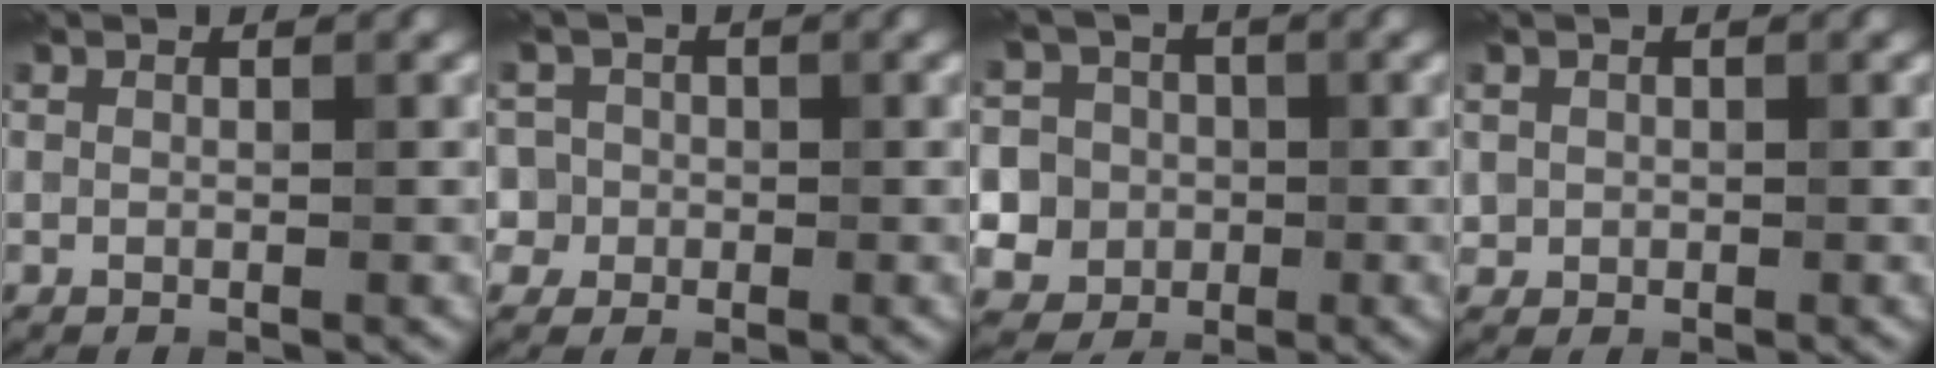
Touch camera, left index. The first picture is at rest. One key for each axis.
{"total": 4.1, "fx": 0.0, "fy": 4.1, "fz": 0.9, "tx": 0.000, "ty": 0.021, "tz": -0.018}
{"total": 8.6, "fx": 0.6, "fy": 8.1, "fz": 2.6, "tx": -0.066, "ty": 0.030, "tz": -0.016}
{"total": 1.0, "fx": 0.0, "fy": 1.0, "fz": 0.0, "tx": 0.004, "ty": -0.007, "tz": 0.001}